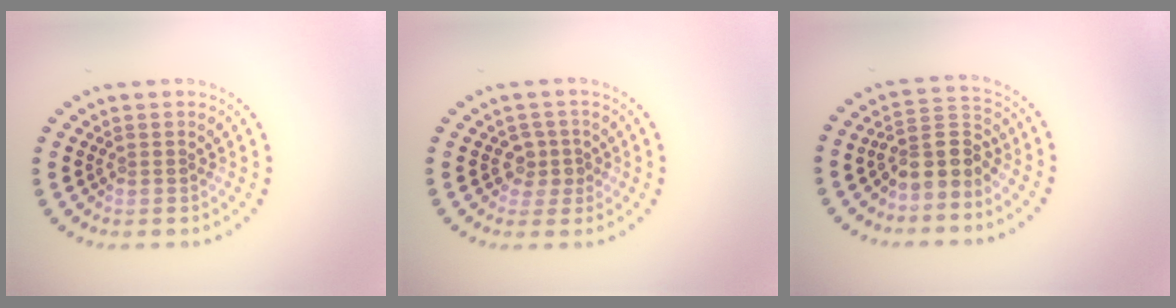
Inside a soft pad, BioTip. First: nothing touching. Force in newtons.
{"total": 1.6, "press": 1.3, "slide": 0.9}
{"total": 3.6, "press": 3.1, "slide": 1.9}